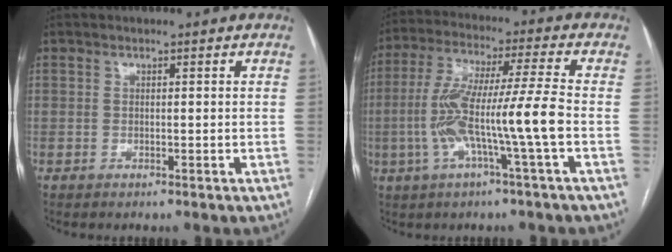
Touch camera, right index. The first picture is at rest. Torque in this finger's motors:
{"motor_torque": [1.92, -0.22, 1.02, 0.21]}